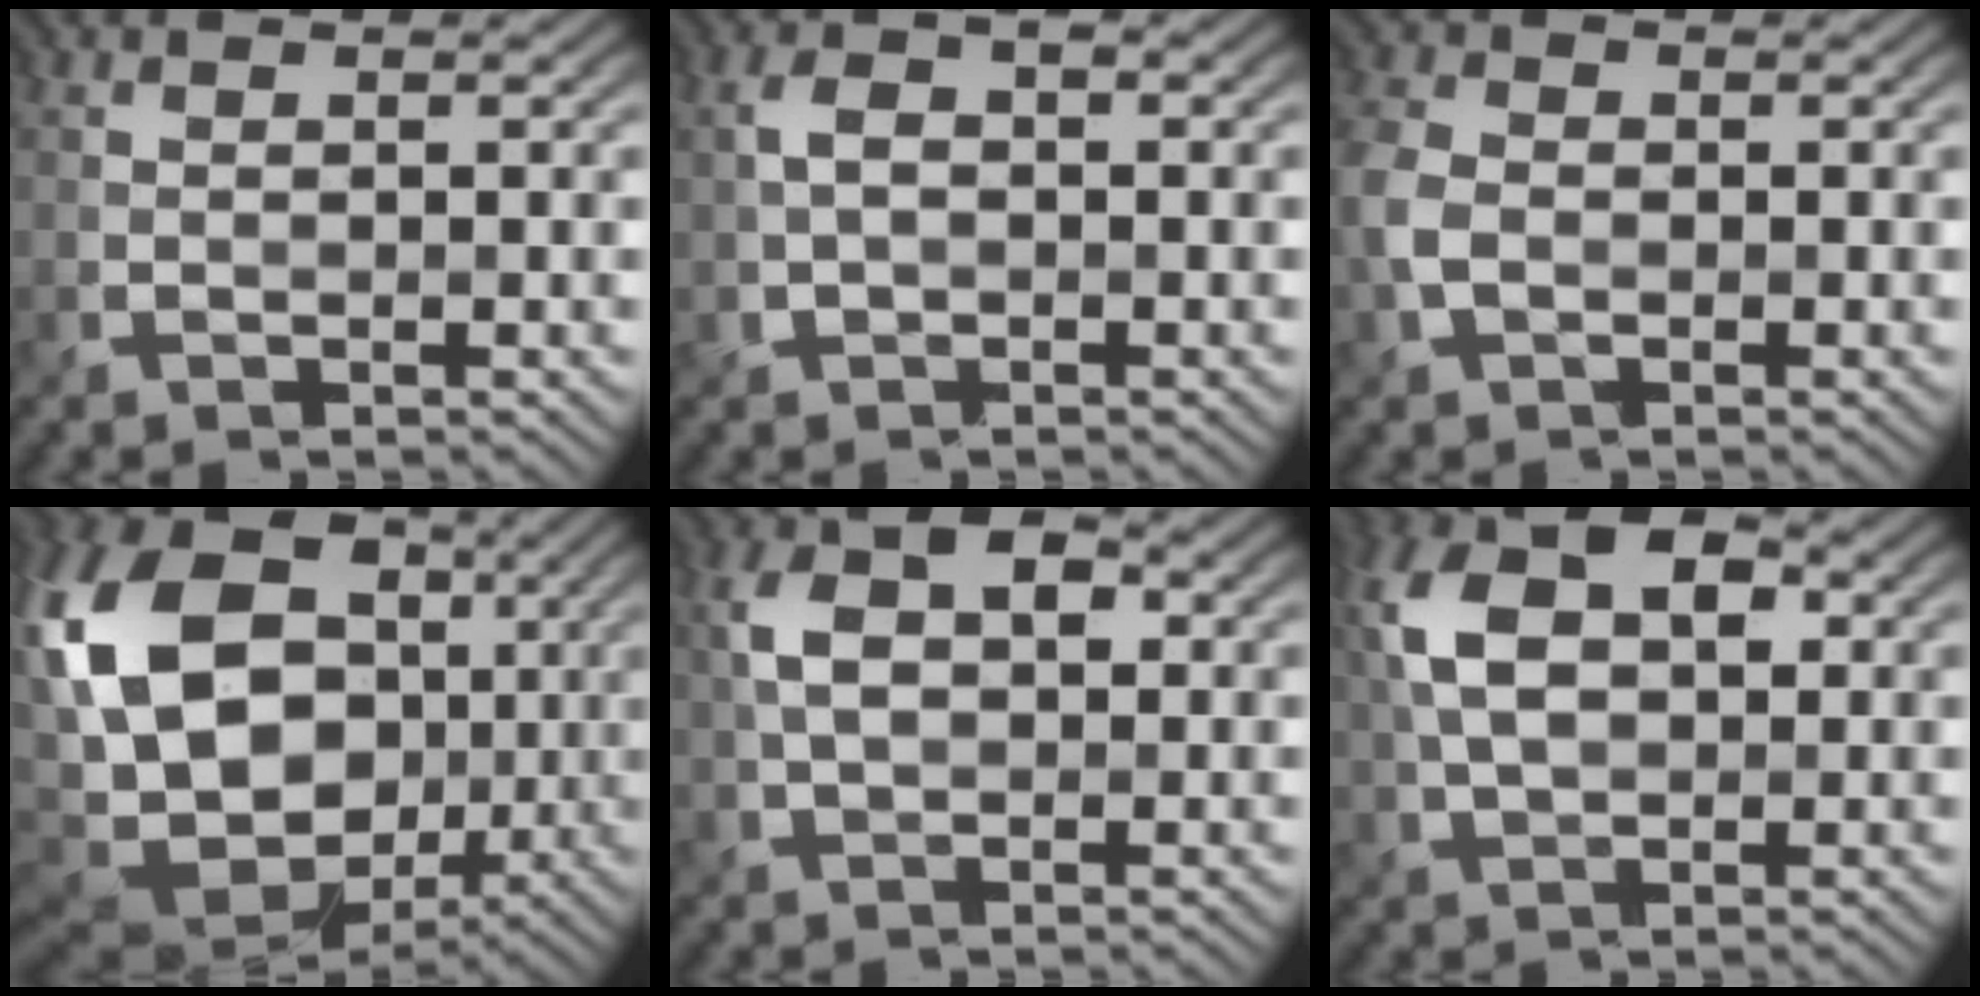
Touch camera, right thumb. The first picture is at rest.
{"total": 3.4, "force": [0.4, 1.9, 2.8], "torque": [-0.059, 0.007, 0.002]}
{"total": 3.9, "force": [-1.1, 2.8, 2.5], "torque": [-0.073, -0.003, -0.031]}
{"total": 20.7, "force": [0.9, 15.2, 14.0], "torque": [-0.328, 0.007, 0.037]}
{"total": 6.5, "force": [1.1, 3.9, 5.1], "torque": [-0.100, 0.010, 0.010]}
{"total": 10.0, "force": [2.1, 5.9, 7.8], "torque": [-0.174, 0.016, 0.026]}